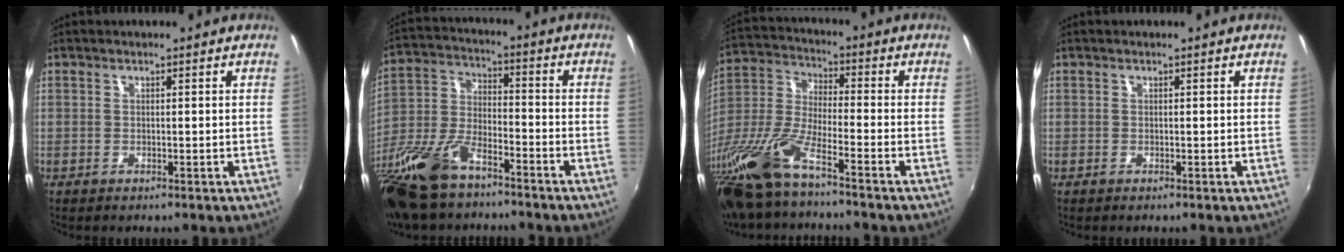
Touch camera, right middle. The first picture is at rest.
{"total": 17.9, "force": [-12.4, 7.1, 10.8], "torque": [-0.248, -0.026, -0.243]}
{"total": 16.3, "force": [-11.4, 2.3, 11.4], "torque": [-0.255, -0.029, -0.234]}
{"total": 0.0}